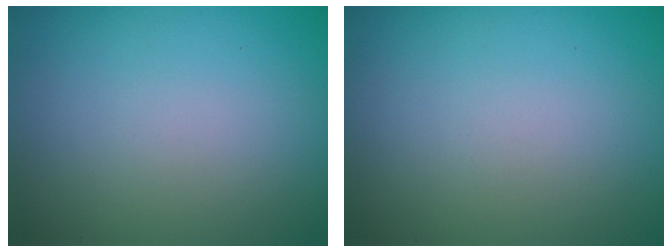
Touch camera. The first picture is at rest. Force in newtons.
{"total": 0.0}